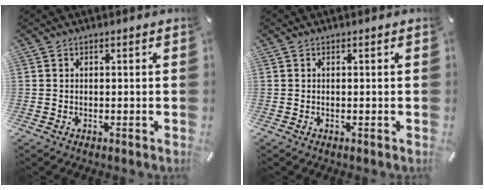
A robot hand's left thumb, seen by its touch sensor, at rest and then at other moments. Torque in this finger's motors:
{"motor_torque": [-0.09, 0.10, -0.08, 0.08, 0.00]}